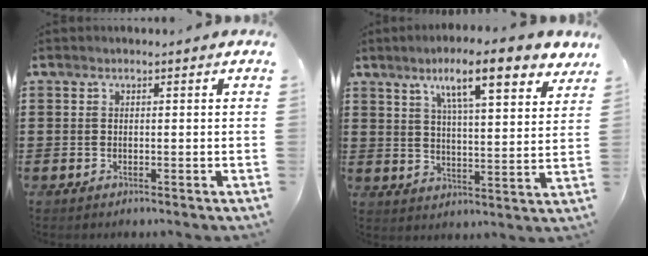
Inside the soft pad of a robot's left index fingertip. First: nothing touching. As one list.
[{"total": 10.5, "force": [7.2, 1.7, 7.4], "torque": [-0.121, -0.027, 0.117]}]